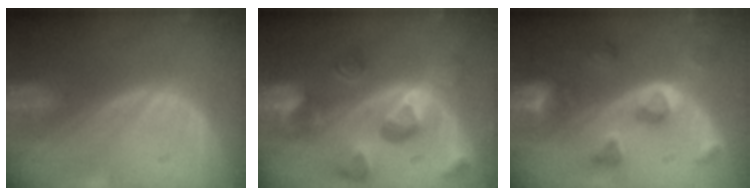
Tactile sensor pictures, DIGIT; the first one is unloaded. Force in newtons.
{"total": 10.2, "press": 9.0, "slide": 4.8}
{"total": 7.7, "press": 6.8, "slide": 3.5}